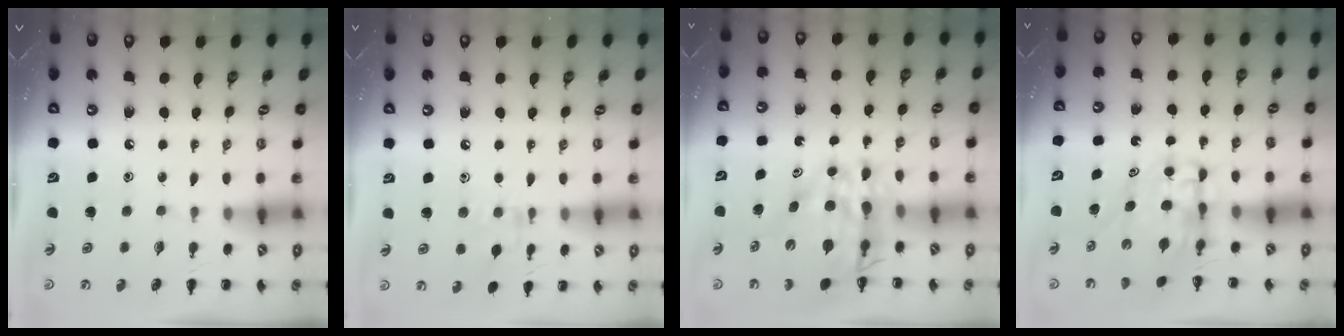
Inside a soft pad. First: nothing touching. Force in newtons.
{"total": 8.3, "press": 8.0, "slide": 2.1}
{"total": 14.7, "press": 14.1, "slide": 4.1}
{"total": 6.4, "press": 6.2, "slide": 1.3}